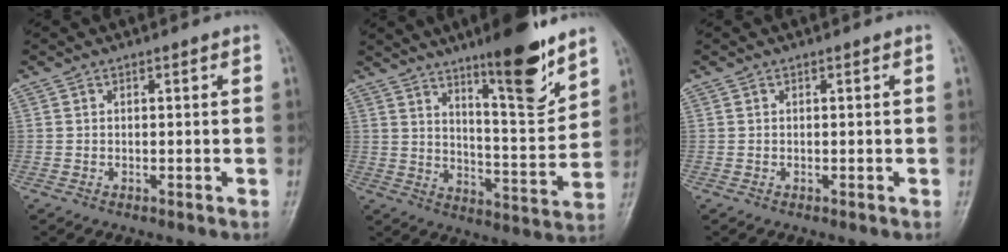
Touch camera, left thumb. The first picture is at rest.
{"total": 14.9, "force": [10.1, 3.0, 10.5], "torque": [-0.131, -0.075, 0.162]}
{"total": 0.0}